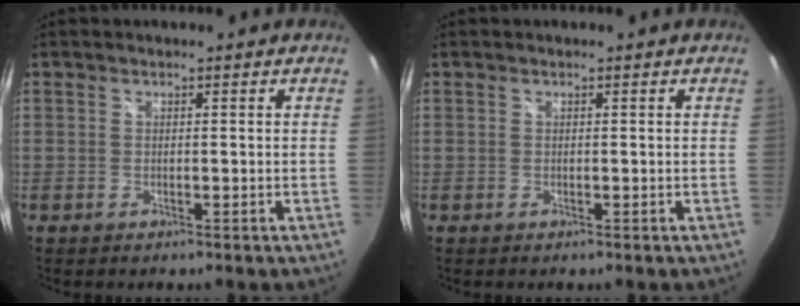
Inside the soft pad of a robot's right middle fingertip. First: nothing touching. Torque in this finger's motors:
{"motor_torque": [0.00, 0.00, 0.00, 0.00]}